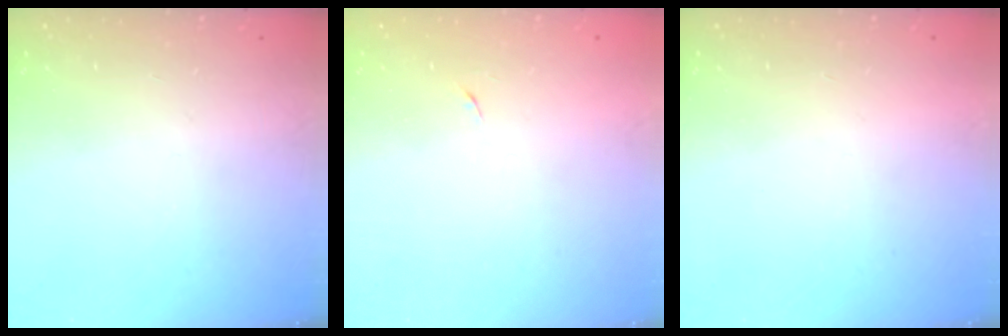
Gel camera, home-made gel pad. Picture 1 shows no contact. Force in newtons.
{"total": 3.8, "press": 3.7, "slide": 0.8}
{"total": 1.5, "press": 1.5, "slide": 0.1}